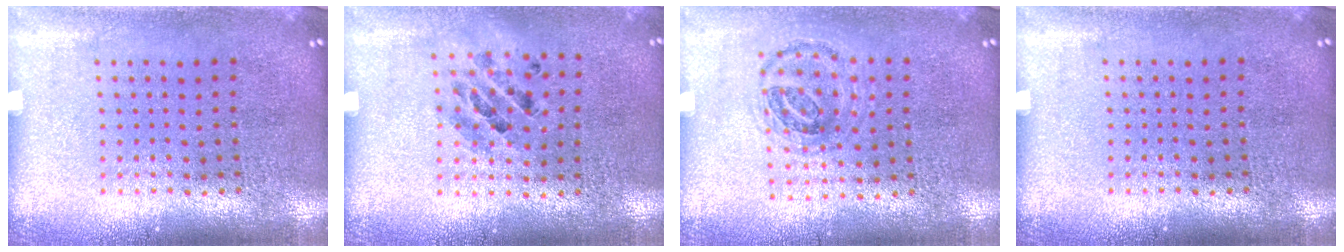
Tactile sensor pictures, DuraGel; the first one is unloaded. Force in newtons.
{"total": 0.9, "press": 0.9, "slide": 0.2}
{"total": 0.9, "press": 0.9, "slide": 0.3}
{"total": 0.0}